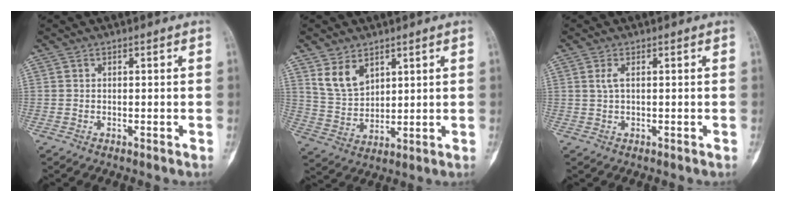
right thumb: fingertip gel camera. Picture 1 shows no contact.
{"total": 7.4, "force": [4.2, 4.6, 3.9], "torque": [-0.059, -0.024, 0.096]}
{"total": 1.6, "force": [0.4, 0.5, 1.4], "torque": [-0.042, 0.007, 0.012]}